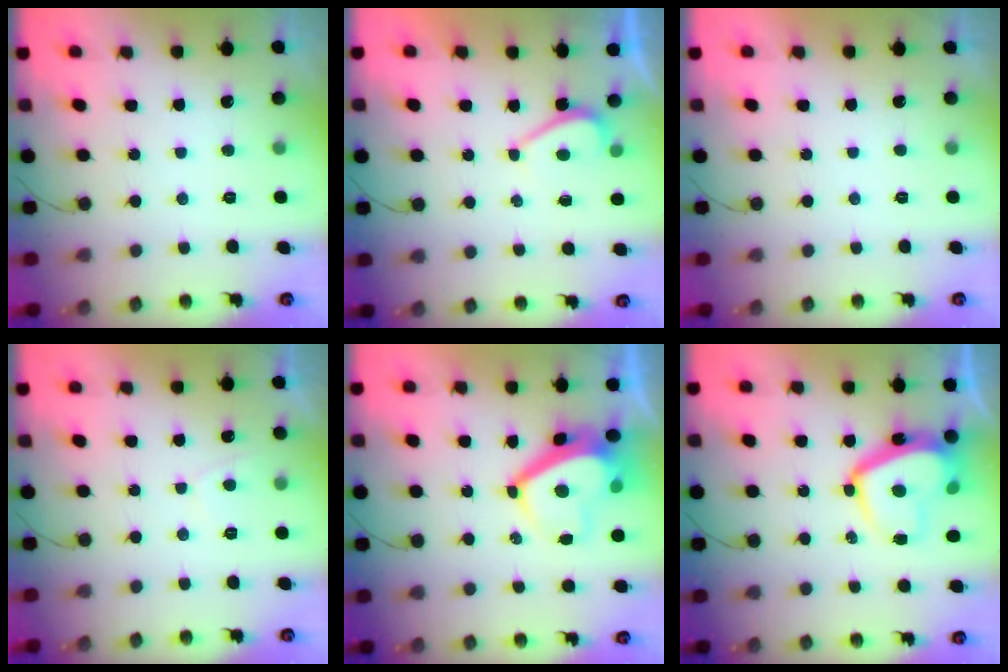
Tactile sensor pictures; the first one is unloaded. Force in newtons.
{"total": 2.2, "press": 2.2, "slide": 0.5}
{"total": 2.3, "press": 2.3, "slide": 0.4}
{"total": 1.0, "press": 0.8, "slide": 0.6}
{"total": 6.8, "press": 6.8, "slide": 1.1}
{"total": 12.6, "press": 12.5, "slide": 1.1}